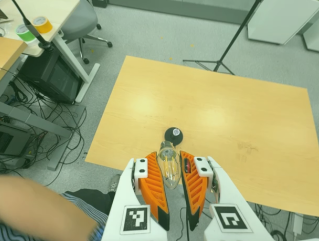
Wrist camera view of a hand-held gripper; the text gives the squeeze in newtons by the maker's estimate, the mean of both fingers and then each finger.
{"total": 19.5, "left": 24.6, "right": 14.4}